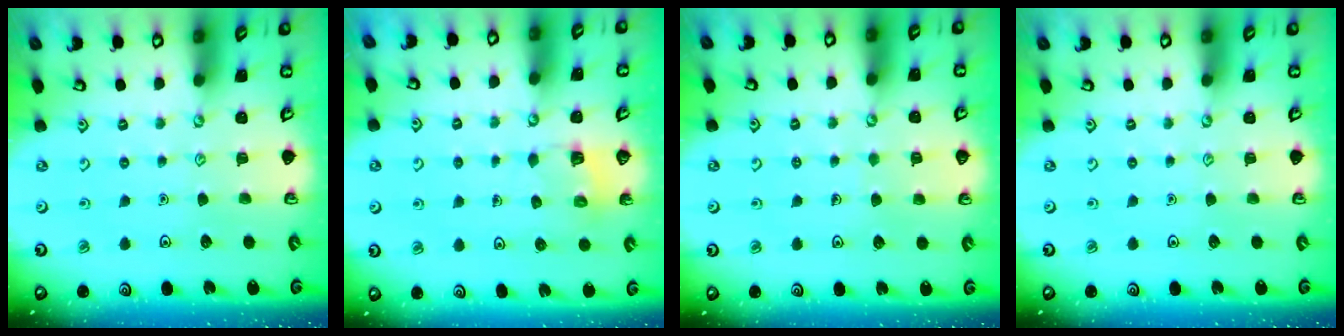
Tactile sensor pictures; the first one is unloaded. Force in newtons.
{"total": 4.7, "press": 4.7, "slide": 0.2}
{"total": 3.8, "press": 3.8, "slide": 0.3}
{"total": 0.0}